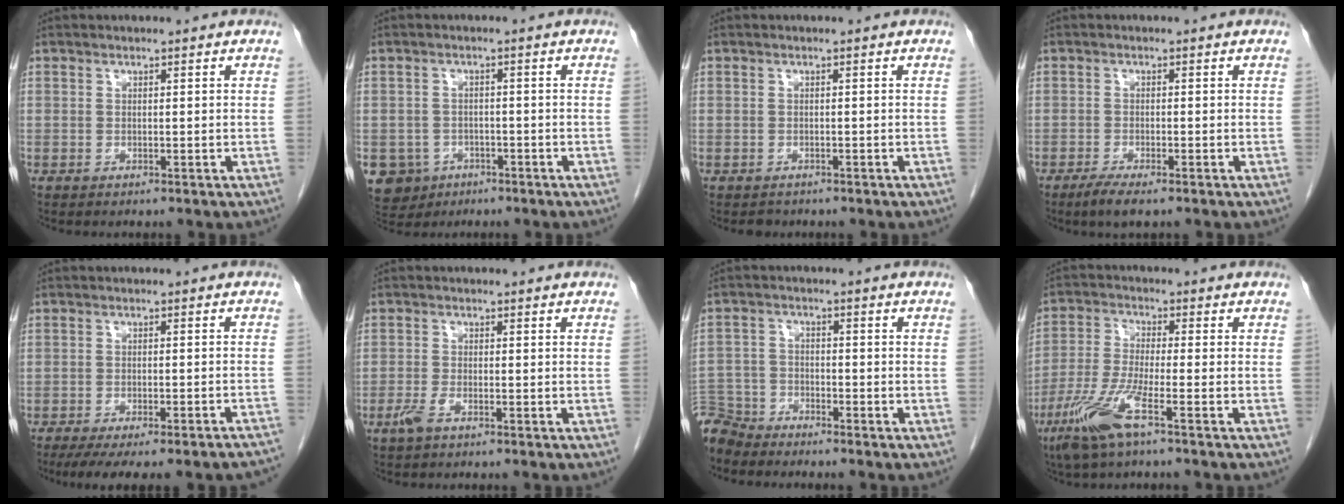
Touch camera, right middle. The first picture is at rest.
{"total": 6.5, "force": [-3.3, 5.5, 0.9], "torque": [-0.023, 0.005, -0.045]}
{"total": 1.1, "force": [-0.9, 0.6, 0.0], "torque": [-0.007, -0.001, -0.013]}
{"total": 3.2, "force": [-2.3, 0.5, 2.2], "torque": [-0.046, -0.007, -0.040]}
{"total": 16.0, "force": [-14.2, 1.3, 7.2], "torque": [-0.064, -0.007, -0.175]}
{"total": 2.3, "force": [-1.4, 0.6, 1.7], "torque": [-0.044, -0.003, -0.031]}
{"total": 6.3, "force": [-6.1, 1.6, 0.0], "torque": [0.001, -0.005, -0.122]}
{"total": 8.7, "force": [-4.9, 0.4, 7.1], "torque": [-0.161, -0.016, -0.099]}